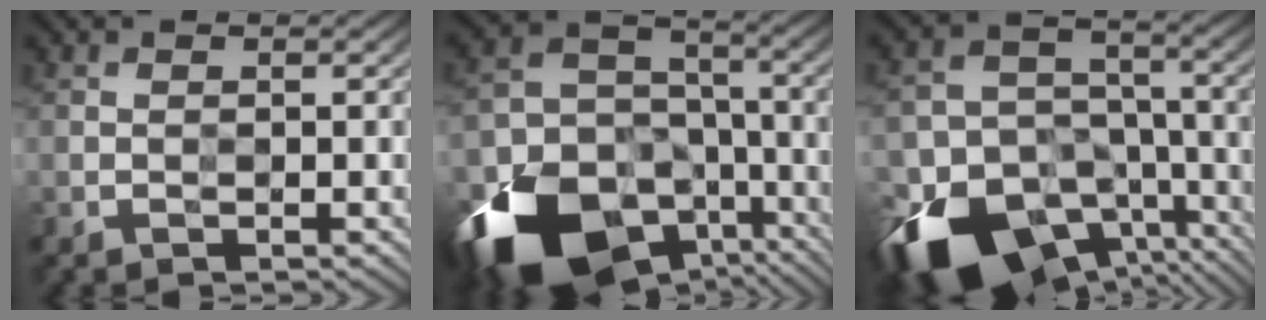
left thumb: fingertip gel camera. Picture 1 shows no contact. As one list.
[{"total": 19.6, "force": [-11.2, 12.9, 9.7], "torque": [-0.232, -0.054, -0.173]}, {"total": 19.8, "force": [-11.8, 12.9, 9.4], "torque": [-0.206, -0.055, -0.151]}]